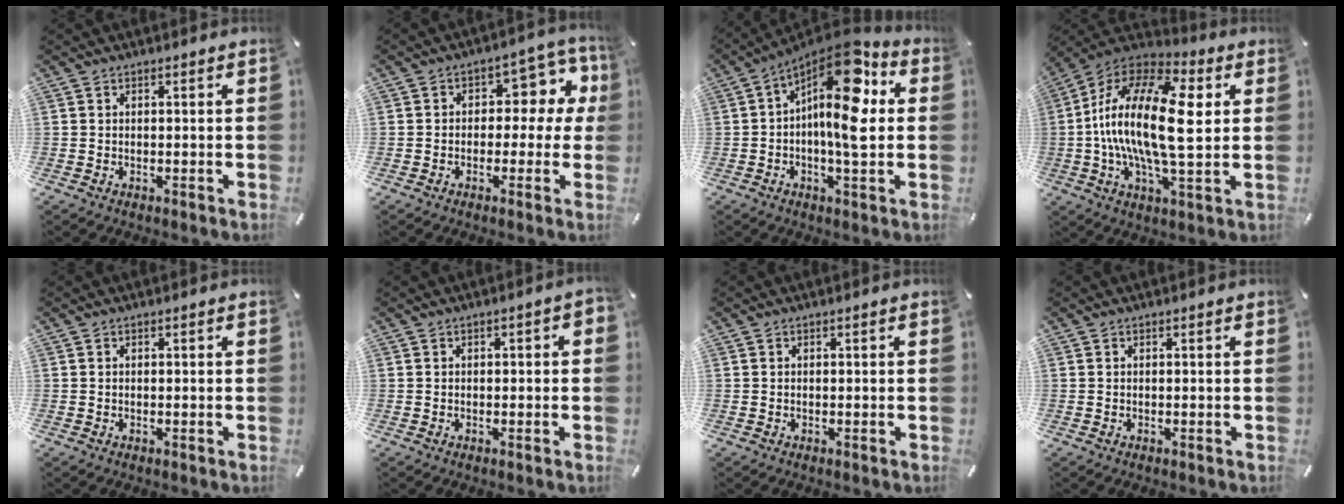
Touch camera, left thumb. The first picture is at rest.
{"total": 9.4, "force": [2.0, 6.2, 6.8], "torque": [-0.077, -0.015, 0.028]}
{"total": 15.6, "force": [3.5, 4.9, 14.4], "torque": [-0.249, -0.034, 0.051]}
{"total": 22.8, "force": [1.5, 9.1, 20.9], "torque": [-0.437, -0.006, 0.019]}
{"total": 0.0}
{"total": 1.5, "force": [-0.5, 0.9, 1.1], "torque": [-0.019, 0.004, -0.011]}
{"total": 0.0}
{"total": 0.0}